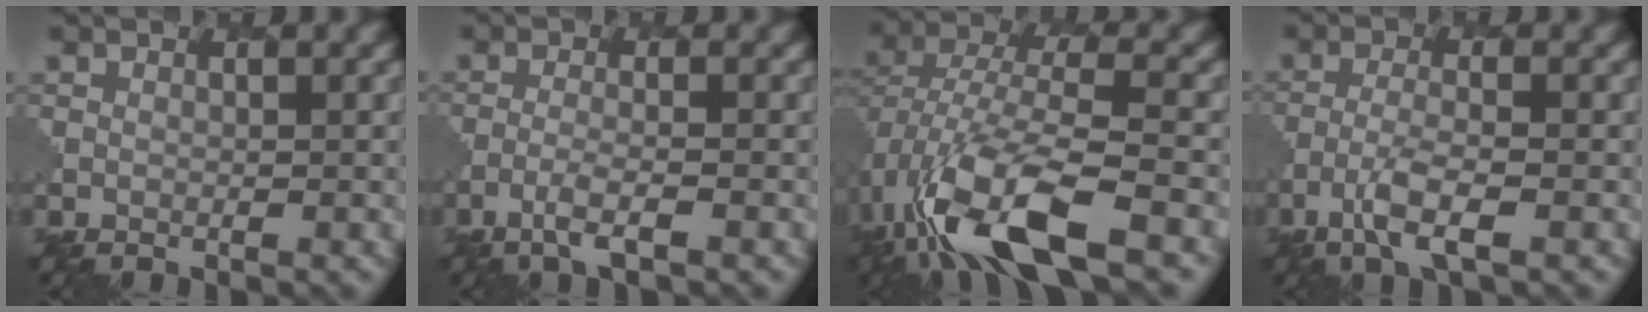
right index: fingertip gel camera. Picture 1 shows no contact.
{"total": 2.3, "force": [-1.4, 0.3, 1.8], "torque": [-0.035, 0.000, -0.036]}
{"total": 10.8, "force": [-5.5, 4.2, 8.3], "torque": [-0.168, -0.005, -0.104]}
{"total": 3.4, "force": [-1.9, 0.8, 2.7], "torque": [-0.059, -0.002, -0.042]}